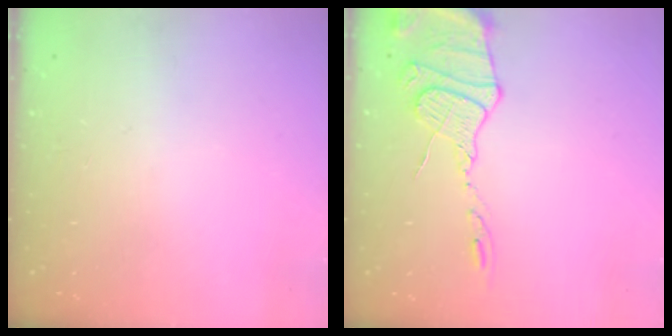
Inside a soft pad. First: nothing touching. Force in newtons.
{"total": 14.6, "press": 14.5, "slide": 1.9}